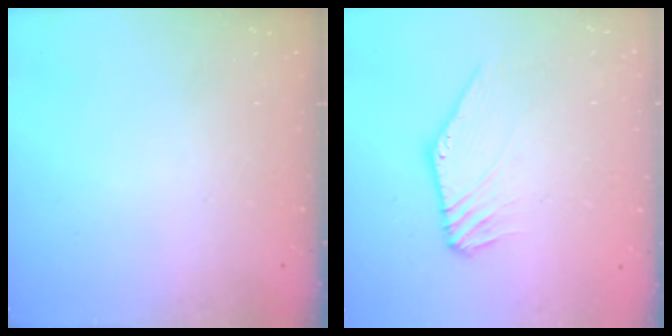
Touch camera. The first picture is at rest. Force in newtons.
{"total": 3.8, "press": 3.7, "slide": 0.2}